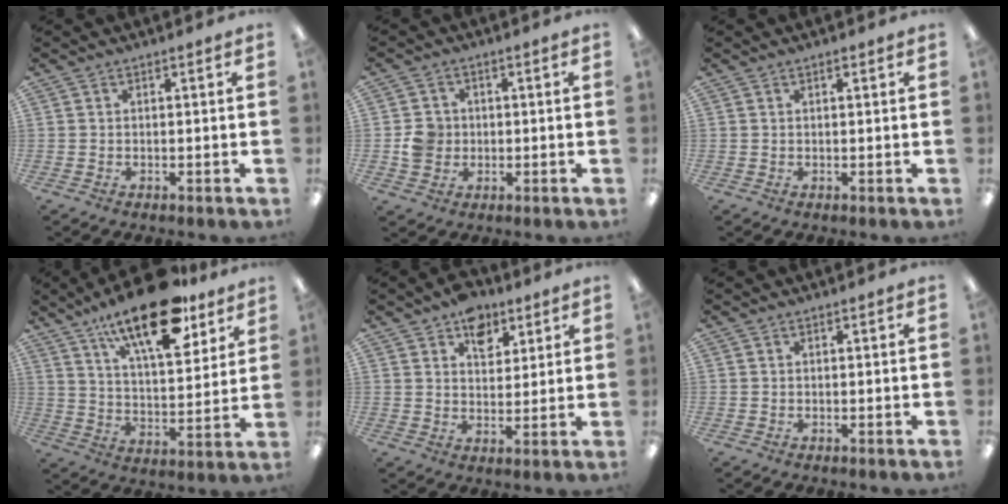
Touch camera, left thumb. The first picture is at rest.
{"total": 5.1, "force": [-0.2, 4.9, 1.7], "torque": [-0.022, 0.007, -0.003]}
{"total": 0.5, "force": [0.4, 0.1, 0.3], "torque": [-0.006, 0.002, 0.007]}
{"total": 20.4, "force": [14.1, 7.4, 12.7], "torque": [-0.204, -0.073, 0.234]}
{"total": 8.5, "force": [5.5, 5.5, 3.5], "torque": [-0.030, -0.023, 0.095]}
{"total": 0.0}